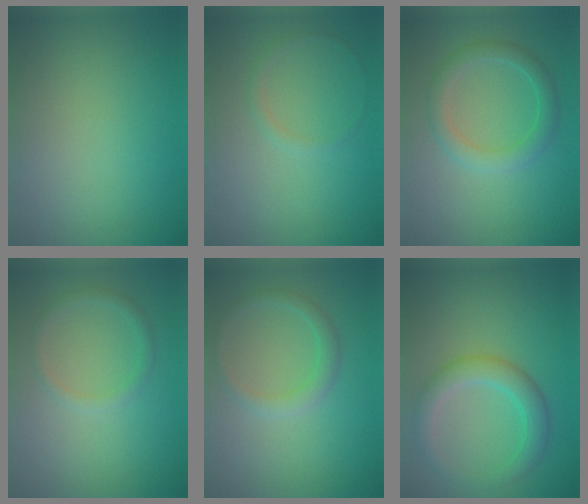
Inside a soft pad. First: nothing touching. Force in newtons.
{"total": 0.8, "press": 0.8, "slide": 0.1}
{"total": 2.9, "press": 2.9, "slide": 0.1}
{"total": 1.3, "press": 1.3, "slide": 0.1}
{"total": 1.8, "press": 1.8, "slide": 0.0}
{"total": 3.7, "press": 3.7, "slide": 0.3}